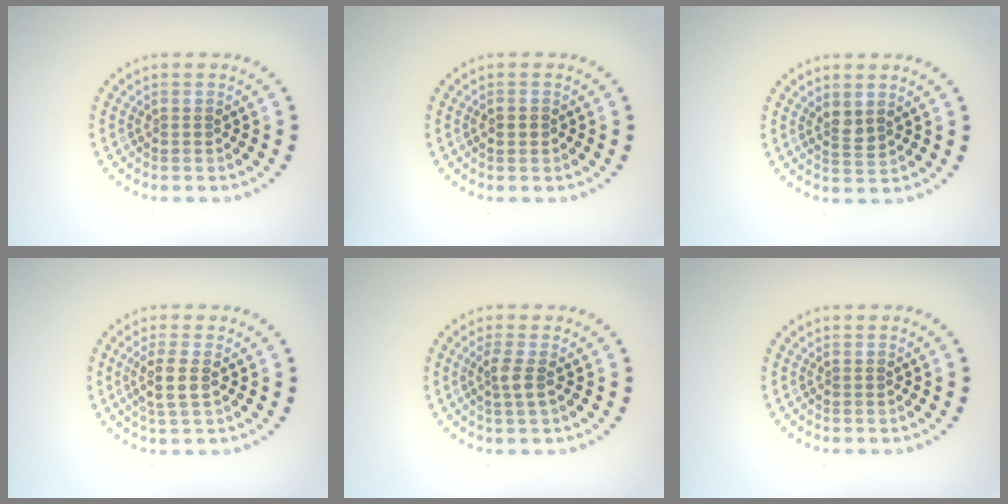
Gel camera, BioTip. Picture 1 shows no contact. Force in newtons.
{"total": 1.2, "press": 1.2, "slide": 0.1}
{"total": 1.5, "press": 1.4, "slide": 0.7}
{"total": 2.5, "press": 2.1, "slide": 1.2}
{"total": 1.7, "press": 1.4, "slide": 1.0}
{"total": 0.0}